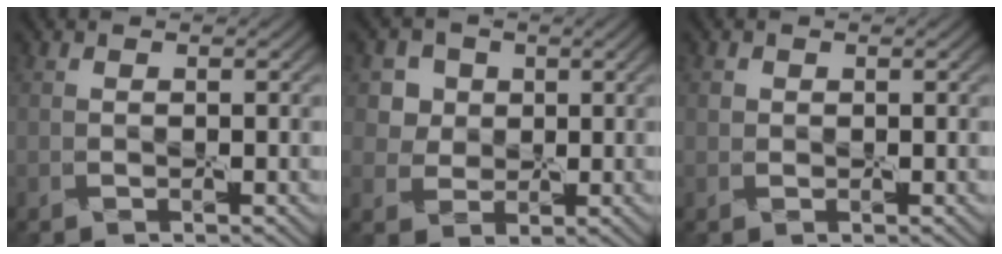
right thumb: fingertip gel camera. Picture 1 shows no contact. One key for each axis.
{"total": 4.7, "fx": 2.6, "fy": 3.9, "fz": 0.5, "tx": -0.017, "ty": 0.013, "tz": 0.036}
{"total": 1.2, "fx": 0.0, "fy": 1.1, "fz": 0.5, "tx": 0.000, "ty": -0.001, "tz": -0.002}